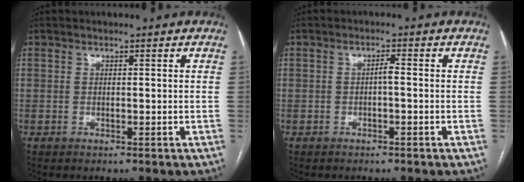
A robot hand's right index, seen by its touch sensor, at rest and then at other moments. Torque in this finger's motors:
{"motor_torque": [0.19, -0.04, 0.10, 0.03]}